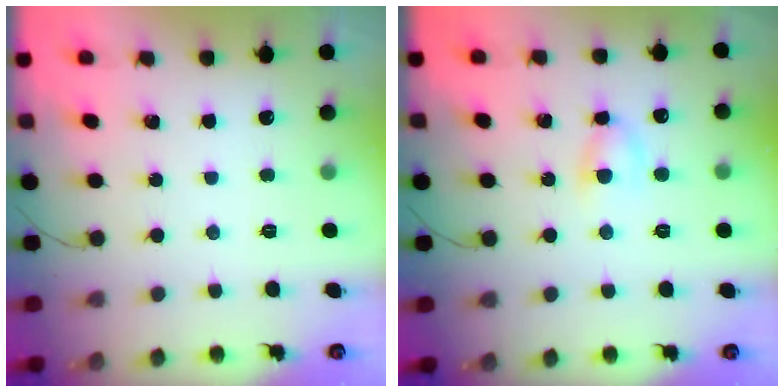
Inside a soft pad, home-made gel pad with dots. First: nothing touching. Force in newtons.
{"total": 5.0, "press": 4.8, "slide": 1.5}